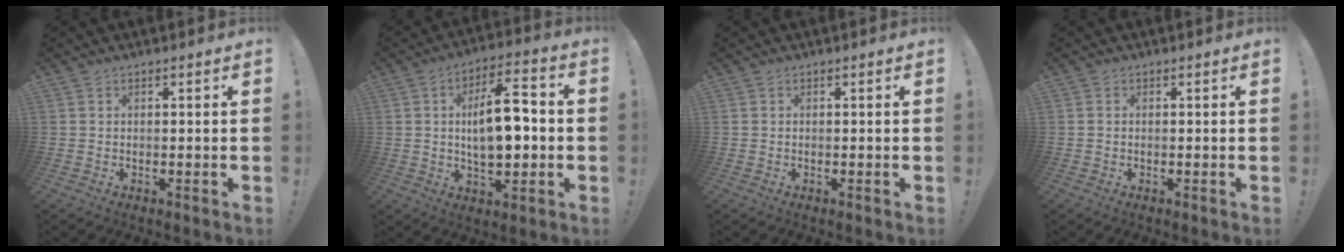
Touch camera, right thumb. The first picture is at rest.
{"total": 15.1, "force": [-0.1, 7.3, 13.2], "torque": [-0.203, 0.010, -0.003]}
{"total": 0.0}
{"total": 0.0}